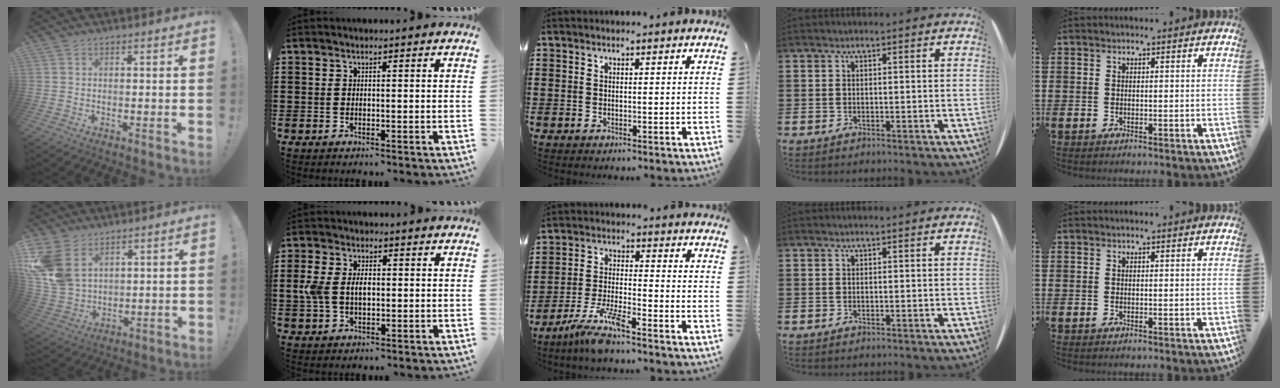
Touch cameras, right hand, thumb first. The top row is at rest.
{"thumb": {"total": 13.8, "force": [5.8, 9.9, 7.7], "torque": [-0.159, -0.028, 0.118]}, "index": {"total": 4.6, "force": [0.2, 2.9, 3.6], "torque": [-0.088, 0.006, -0.004]}, "middle": {"total": 7.1, "force": [-5.7, 0.4, 4.3], "torque": [-0.094, -0.012, -0.109]}}